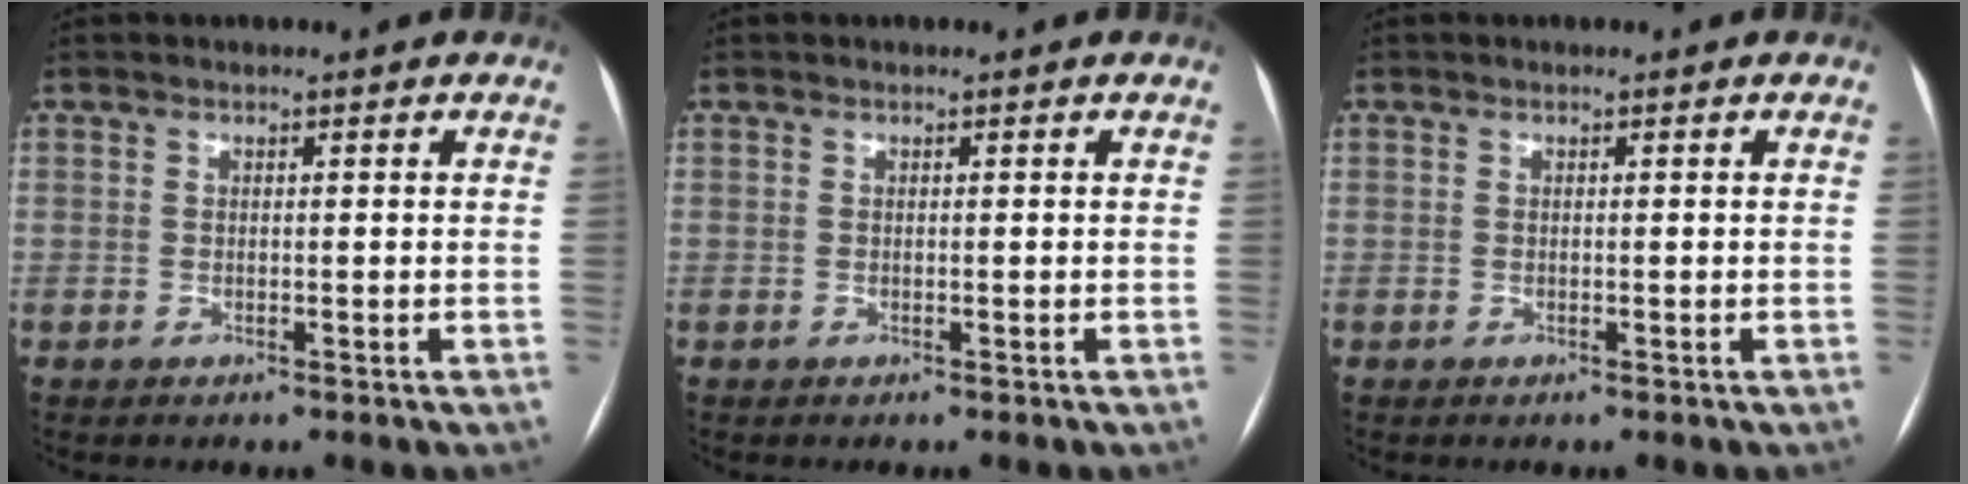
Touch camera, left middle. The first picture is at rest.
{"total": 0.0}
{"total": 0.0}